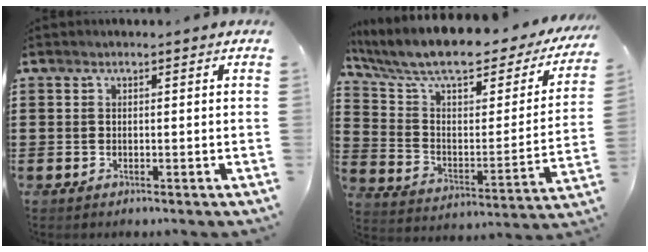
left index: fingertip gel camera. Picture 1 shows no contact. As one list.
[{"total": 9.7, "force": [7.9, 2.4, 5.0], "torque": [-0.126, -0.054, 0.132]}]